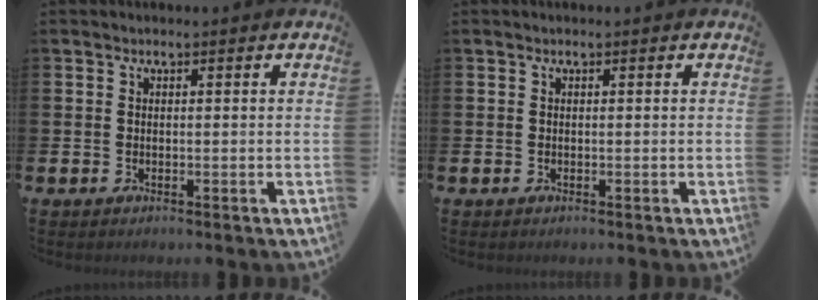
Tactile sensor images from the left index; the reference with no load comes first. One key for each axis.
{"total": 0.0}